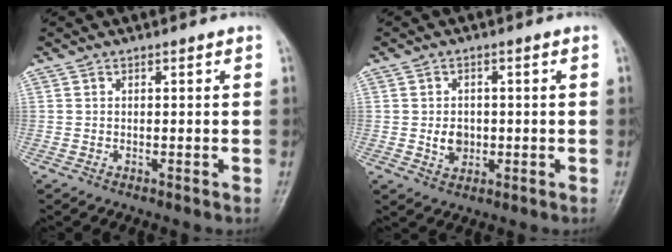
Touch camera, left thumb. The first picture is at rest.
{"total": 4.0, "force": [-0.4, 3.2, 2.4], "torque": [-0.025, 0.000, -0.002]}